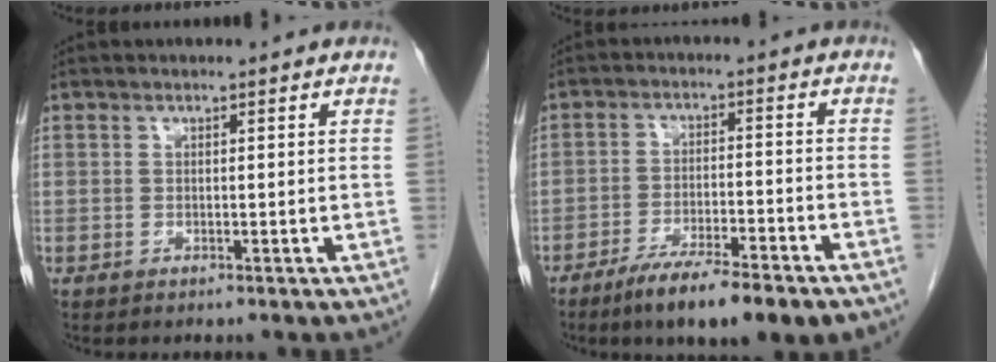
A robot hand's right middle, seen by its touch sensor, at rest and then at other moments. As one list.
[{"total": 11.1, "force": [-7.9, 1.3, 7.7], "torque": [-0.116, -0.020, -0.123]}]